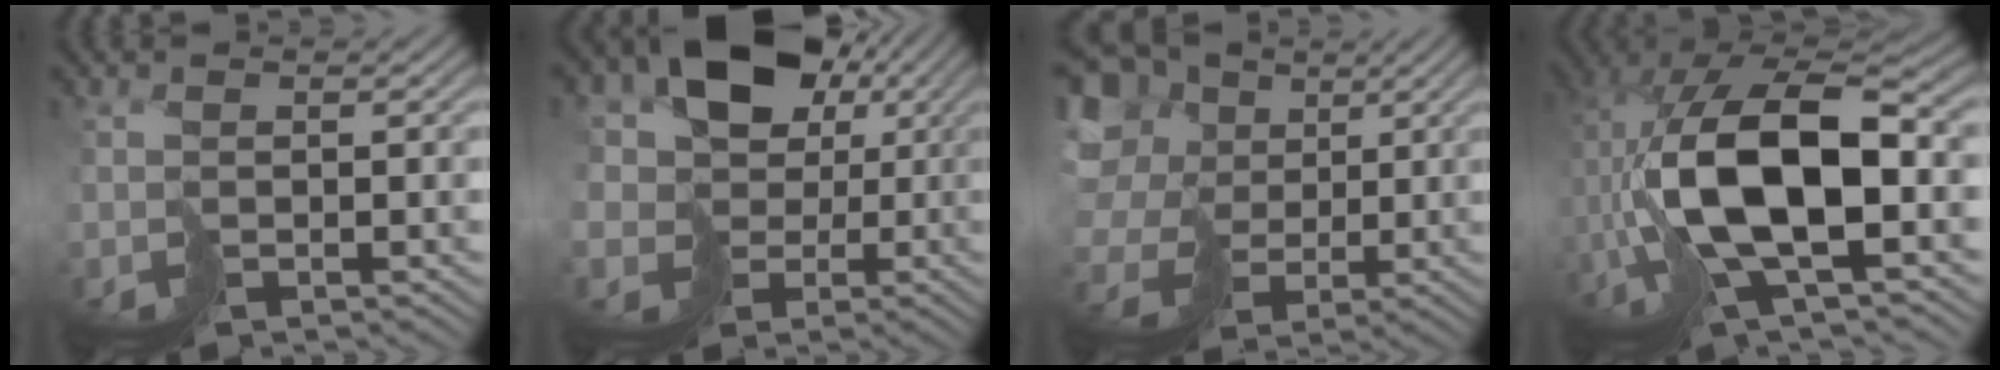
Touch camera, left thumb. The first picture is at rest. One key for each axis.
{"total": 17.1, "fx": 4.3, "fy": 14.0, "fz": 8.9, "tx": -0.228, "ty": 0.023, "tz": 0.068}
{"total": 15.8, "fx": 3.5, "fy": 13.1, "fz": 8.1, "tx": -0.280, "ty": 0.018, "tz": 0.074}
{"total": 16.0, "fx": -1.9, "fy": 6.7, "fz": 14.4, "tx": -0.316, "ty": 0.003, "tz": -0.038}